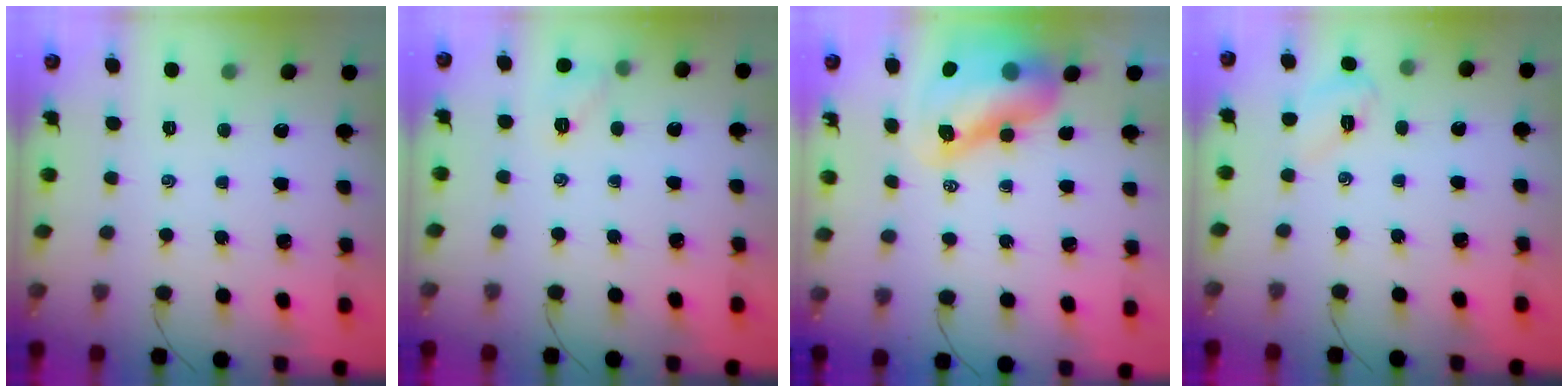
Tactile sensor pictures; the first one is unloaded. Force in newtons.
{"total": 6.4, "press": 6.3, "slide": 1.3}
{"total": 14.3, "press": 13.7, "slide": 4.0}
{"total": 4.8, "press": 4.6, "slide": 1.2}